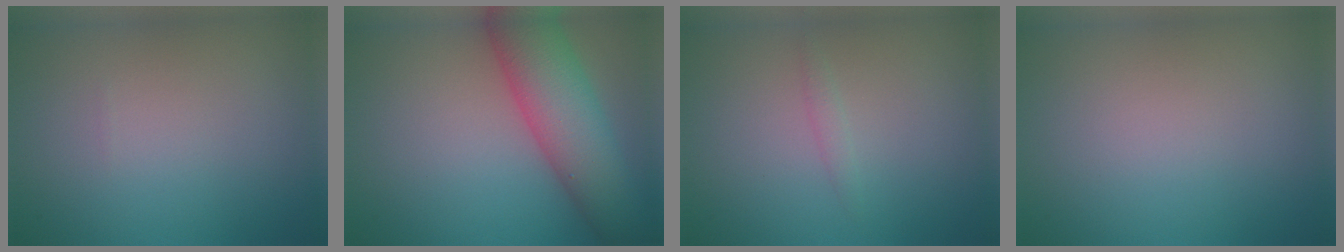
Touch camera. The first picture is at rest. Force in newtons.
{"total": 9.0, "press": 9.0, "slide": 0.3}
{"total": 0.7, "press": 0.7, "slide": 0.0}
{"total": 0.0}